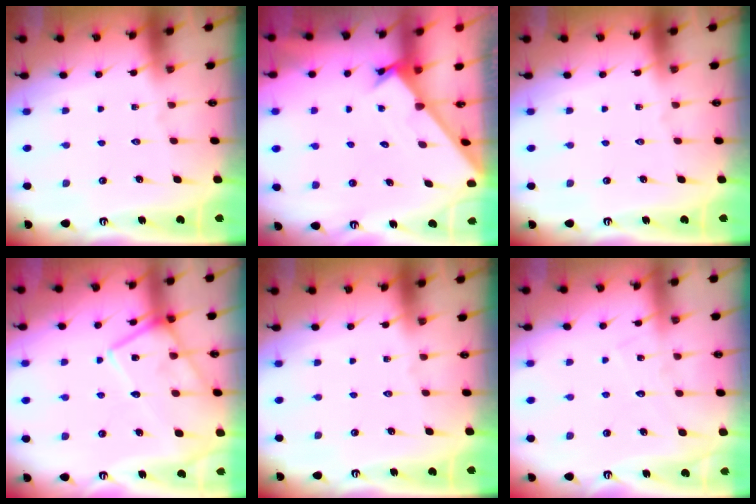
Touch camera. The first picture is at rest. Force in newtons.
{"total": 1.7, "press": 1.7, "slide": 0.1}
{"total": 0.0}
{"total": 15.5, "press": 15.5, "slide": 1.1}
{"total": 0.0}
{"total": 6.3, "press": 6.3, "slide": 0.4}